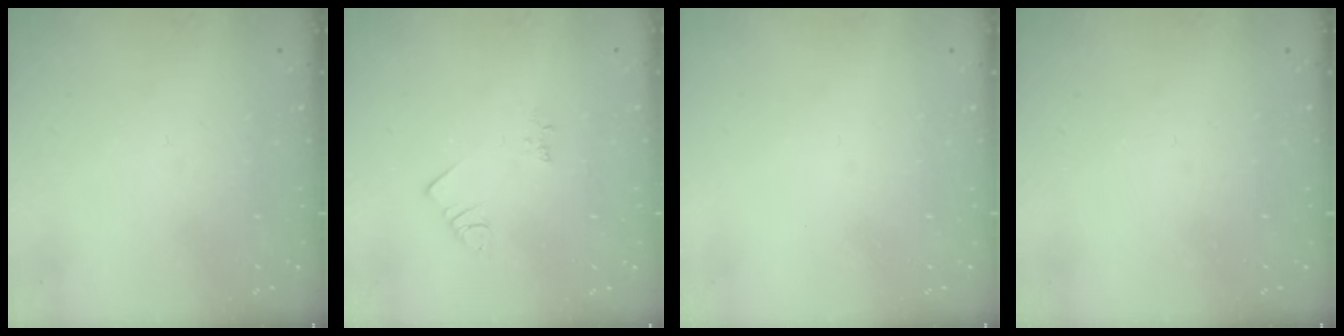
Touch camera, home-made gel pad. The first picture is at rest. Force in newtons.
{"total": 2.5, "press": 2.5, "slide": 0.5}
{"total": 0.0}
{"total": 0.0}